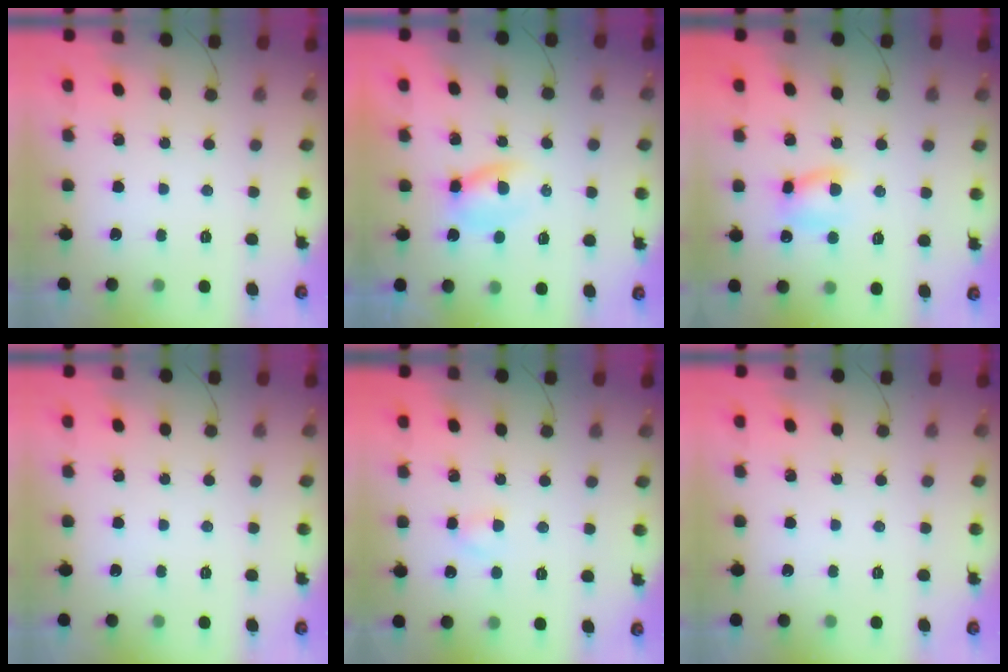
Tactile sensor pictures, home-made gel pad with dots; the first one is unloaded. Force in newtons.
{"total": 2.2, "press": 2.0, "slide": 1.1}
{"total": 7.2, "press": 7.2, "slide": 0.3}
{"total": 0.0}
{"total": 2.7, "press": 2.5, "slide": 1.2}
{"total": 0.0}